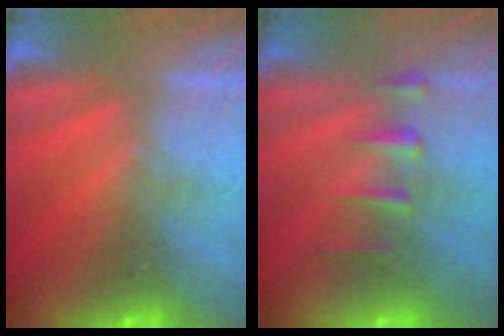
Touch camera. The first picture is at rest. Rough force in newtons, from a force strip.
{"total": 2.3}